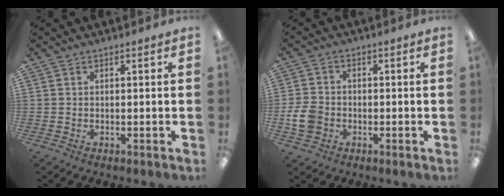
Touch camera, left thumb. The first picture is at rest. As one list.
[{"total": 6.2, "force": [-1.5, 5.1, 3.2], "torque": [-0.074, 0.011, -0.026]}]